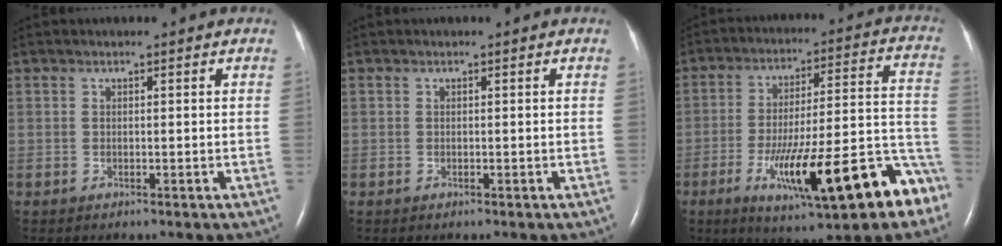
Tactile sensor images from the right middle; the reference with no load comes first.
{"total": 0.0}
{"total": 20.5, "force": [-10.2, 3.3, 17.4], "torque": [-0.221, 0.008, -0.142]}